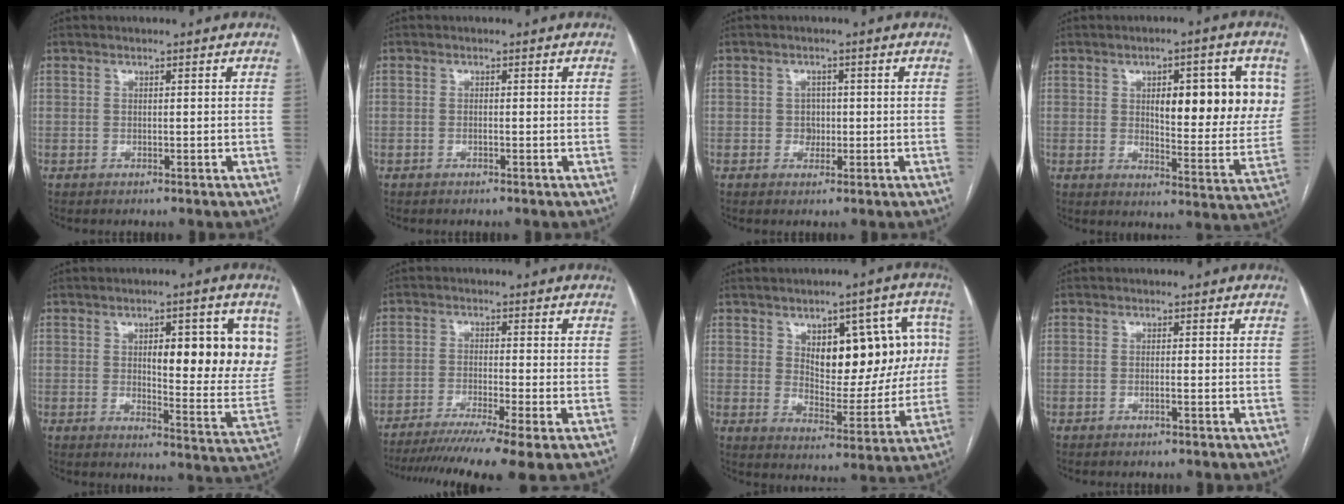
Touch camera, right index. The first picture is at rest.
{"total": 0.6, "force": [-0.2, 0.0, 0.5], "torque": [-0.010, -0.001, -0.002]}
{"total": 2.1, "force": [-0.2, 1.9, 0.9], "torque": [-0.008, 0.004, -0.001]}
{"total": 15.2, "force": [4.1, 4.6, 13.9], "torque": [-0.175, 0.009, 0.059]}
{"total": 15.4, "force": [4.5, 3.9, 14.2], "torque": [-0.178, -0.003, 0.060]}
{"total": 13.5, "force": [-10.3, -0.9, 8.7], "torque": [-0.128, -0.032, -0.163]}
{"total": 15.4, "force": [3.9, 7.3, 13.0], "torque": [-0.164, 0.029, 0.066]}
{"total": 0.7, "force": [-0.3, -0.1, 0.7], "torque": [-0.013, 0.000, -0.005]}